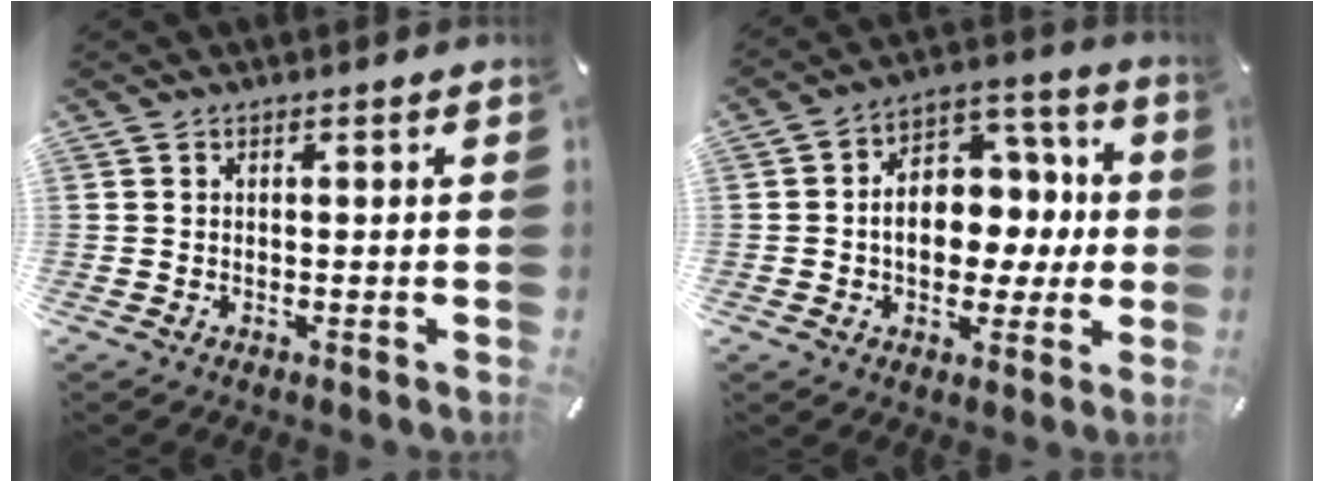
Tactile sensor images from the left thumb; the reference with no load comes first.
{"total": 11.9, "force": [-1.3, 9.5, 7.1], "torque": [-0.094, 0.007, -0.021]}